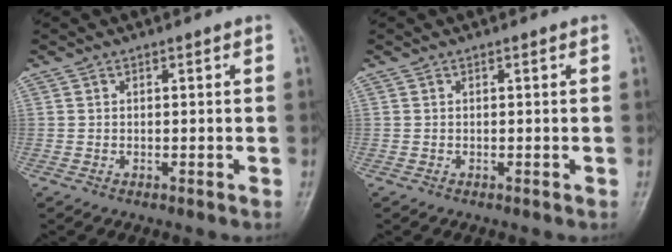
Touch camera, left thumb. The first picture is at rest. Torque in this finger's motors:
{"motor_torque": [0.00, 0.00, -0.07, -0.07, 0.00]}